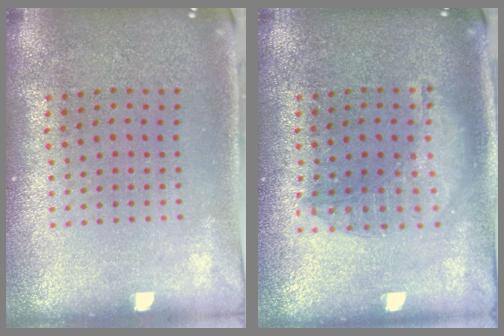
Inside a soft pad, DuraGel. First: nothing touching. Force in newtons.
{"total": 1.5, "press": 1.5, "slide": 0.5}